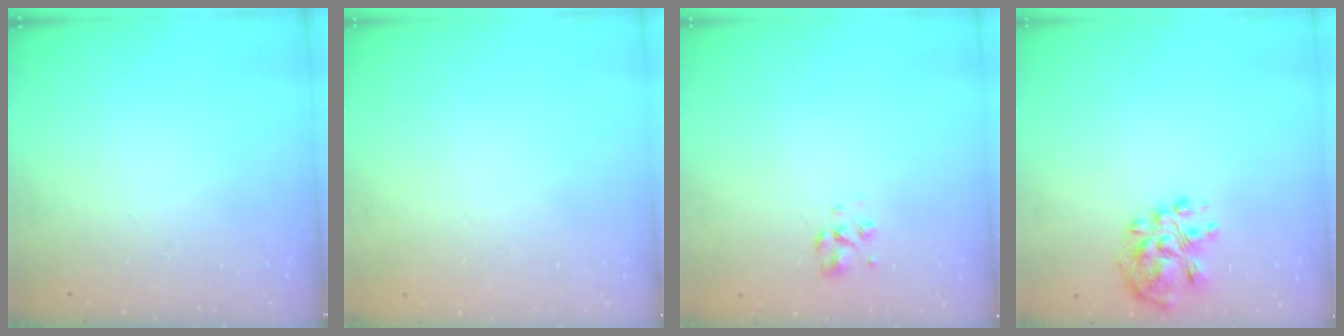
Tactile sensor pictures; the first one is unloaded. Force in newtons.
{"total": 1.9, "press": 1.9, "slide": 0.2}
{"total": 2.6, "press": 2.4, "slide": 1.0}
{"total": 7.9, "press": 7.8, "slide": 1.6}